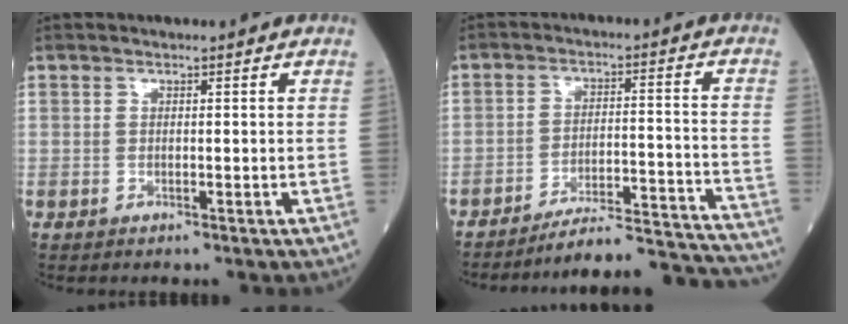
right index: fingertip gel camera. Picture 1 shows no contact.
{"total": 18.2, "force": [-17.8, -0.2, 3.4], "torque": [-0.026, 0.012, -0.244]}